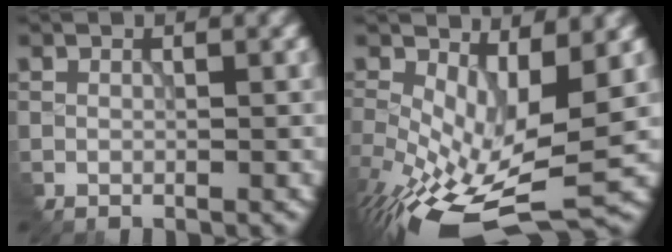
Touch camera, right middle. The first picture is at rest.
{"total": 9.9, "force": [-2.1, 4.5, 8.5], "torque": [-0.172, -0.034, -0.028]}